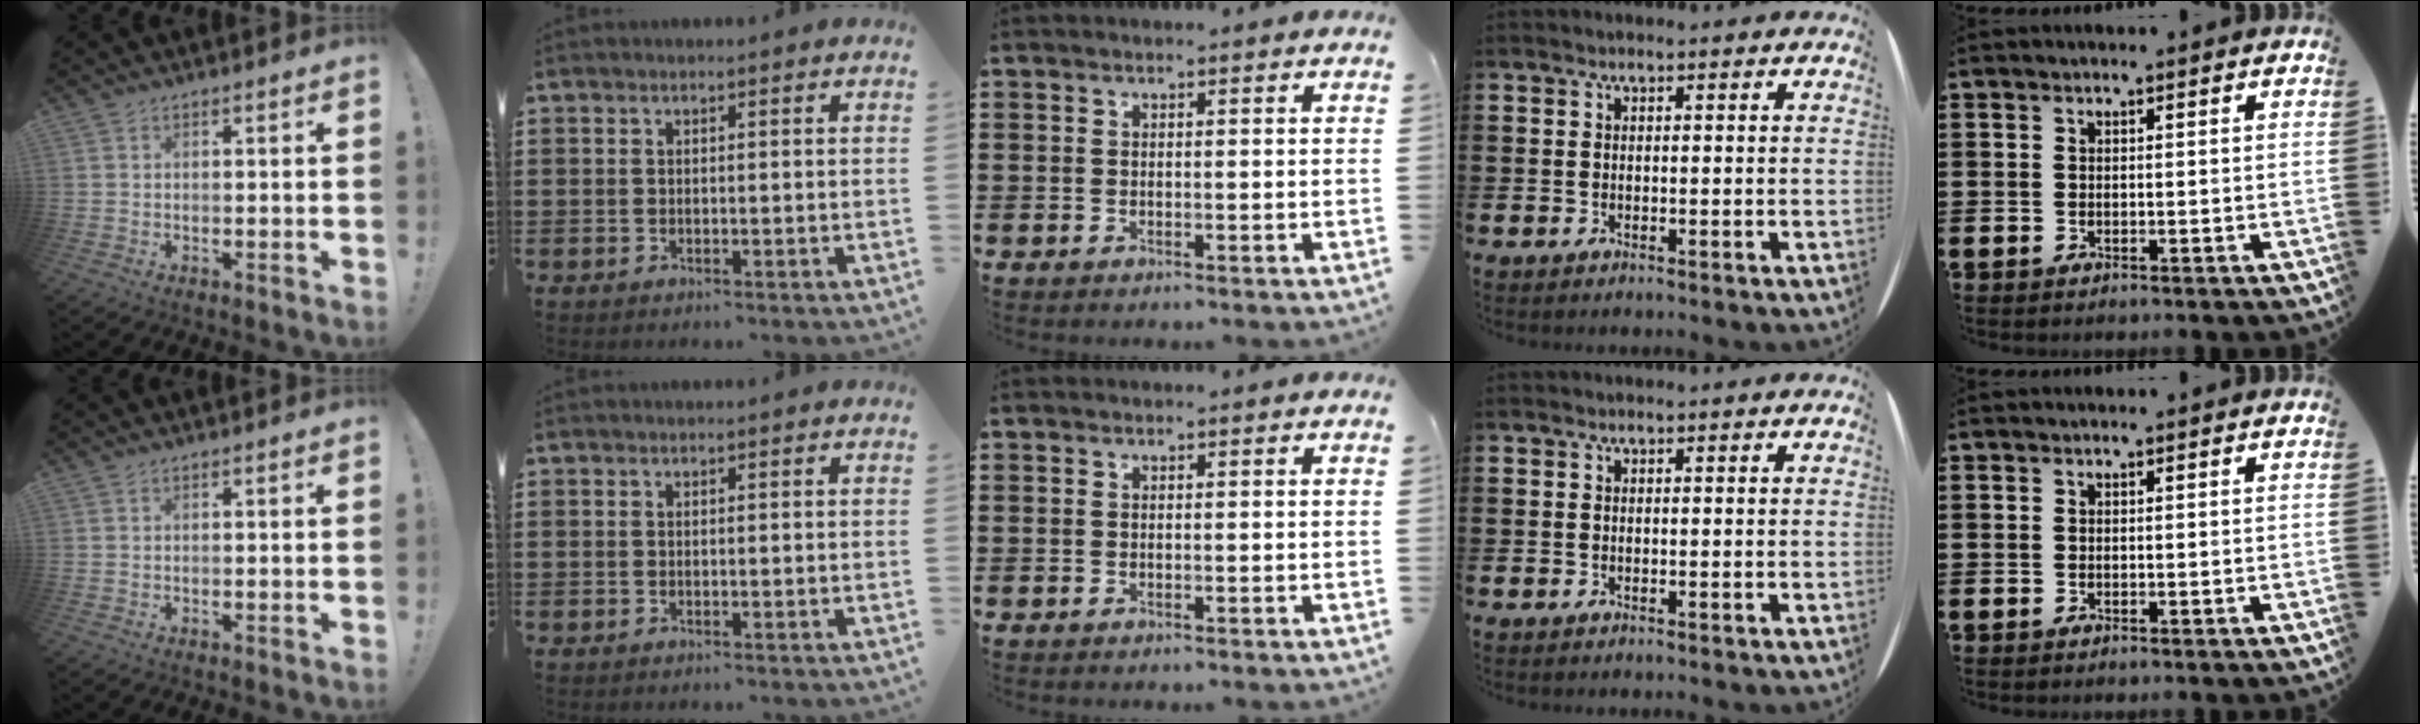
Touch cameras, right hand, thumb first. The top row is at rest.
{}